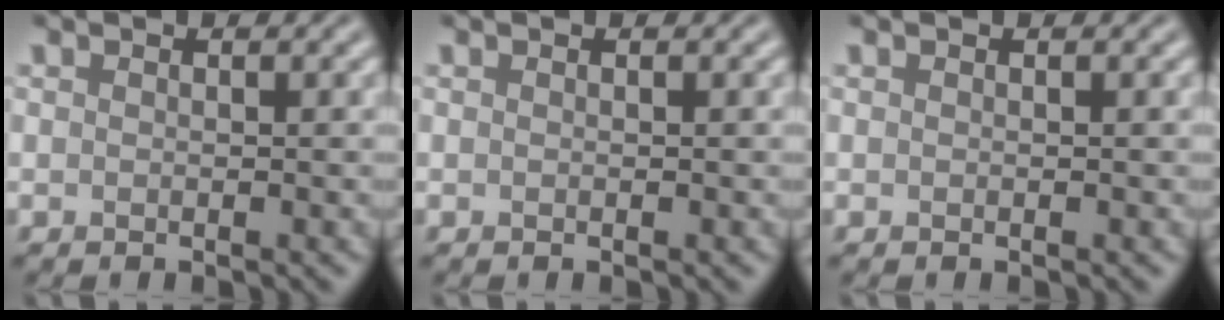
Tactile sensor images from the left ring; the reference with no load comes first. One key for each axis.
{"total": 0.0}
{"total": 0.0}